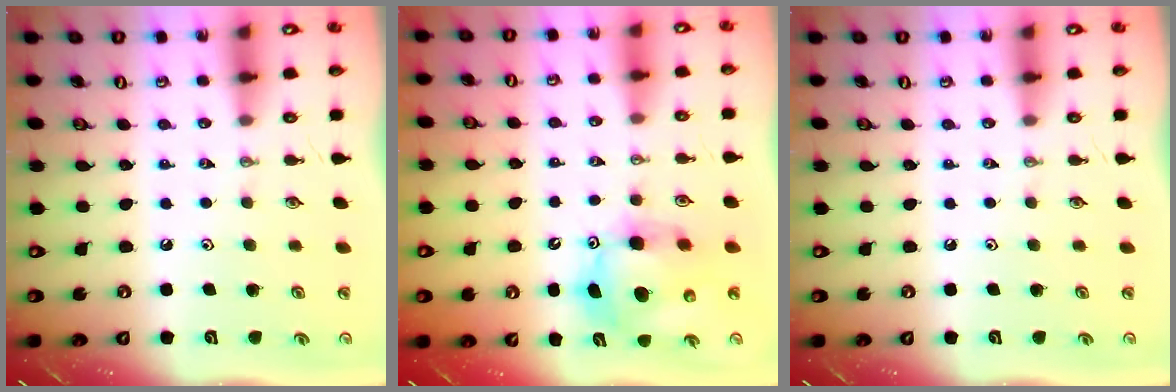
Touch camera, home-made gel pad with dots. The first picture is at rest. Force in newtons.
{"total": 11.0, "press": 10.7, "slide": 2.5}
{"total": 0.0}